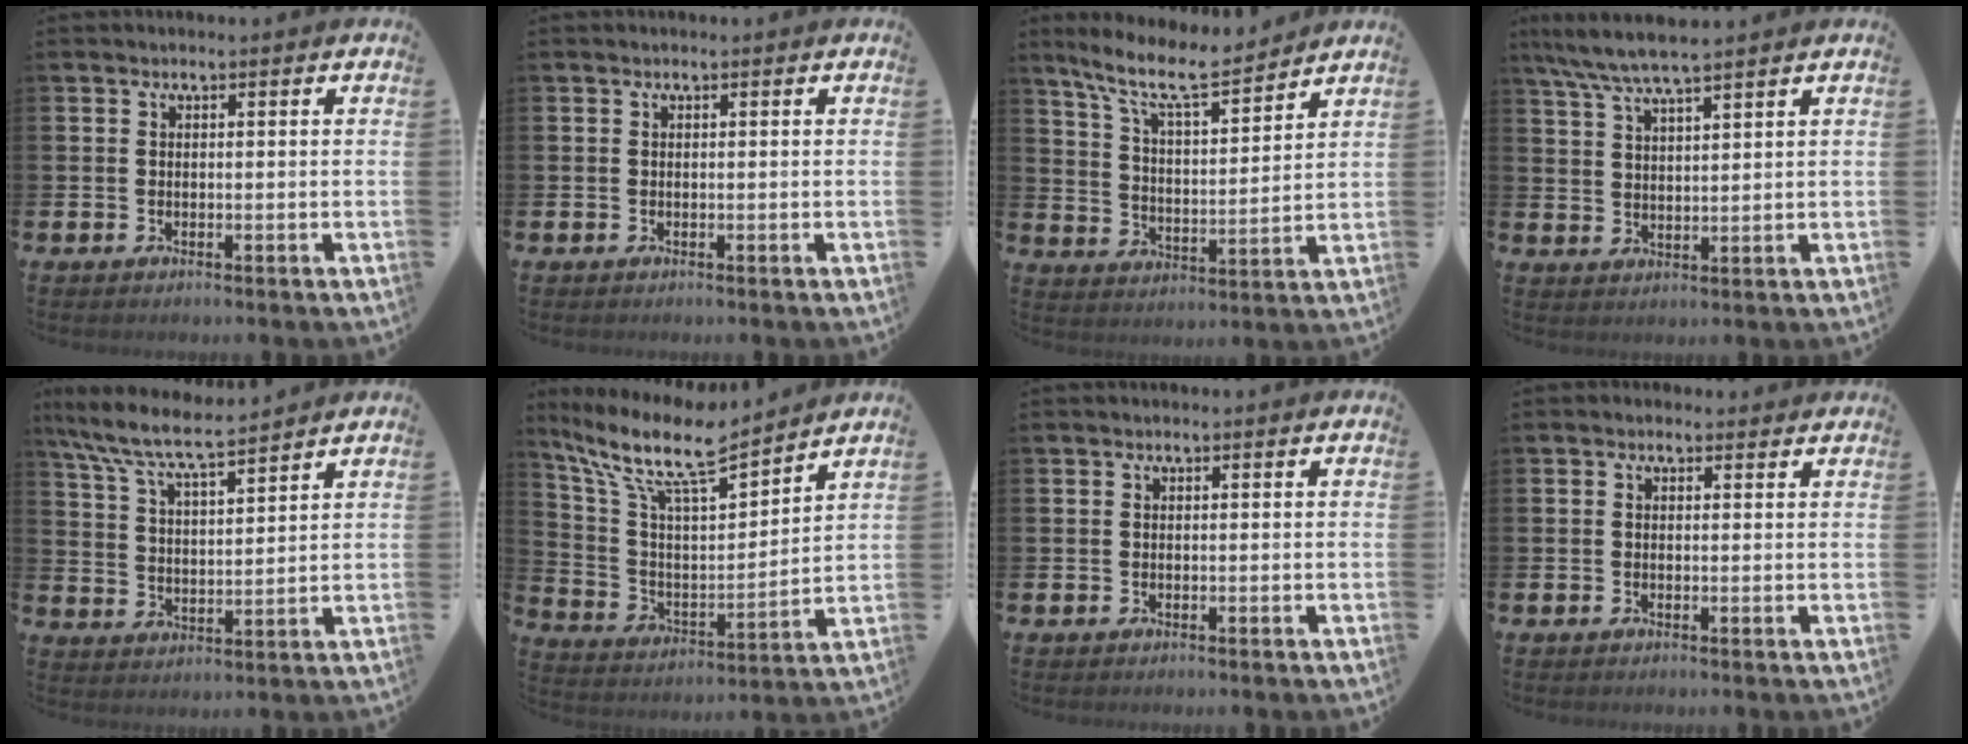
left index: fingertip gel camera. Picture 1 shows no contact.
{"total": 0.0}
{"total": 9.6, "force": [8.4, 1.7, 4.5], "torque": [-0.112, -0.045, 0.147]}
{"total": 5.9, "force": [5.3, 0.5, 2.4], "torque": [-0.069, -0.017, 0.096]}
{"total": 8.4, "force": [7.6, 0.8, 3.4], "torque": [-0.097, -0.040, 0.135]}
{"total": 11.7, "force": [9.7, 2.4, 6.1], "torque": [-0.153, -0.058, 0.164]}
{"total": 0.0}
{"total": 0.6, "force": [0.2, 0.5, 0.3], "torque": [0.002, 0.003, 0.000]}